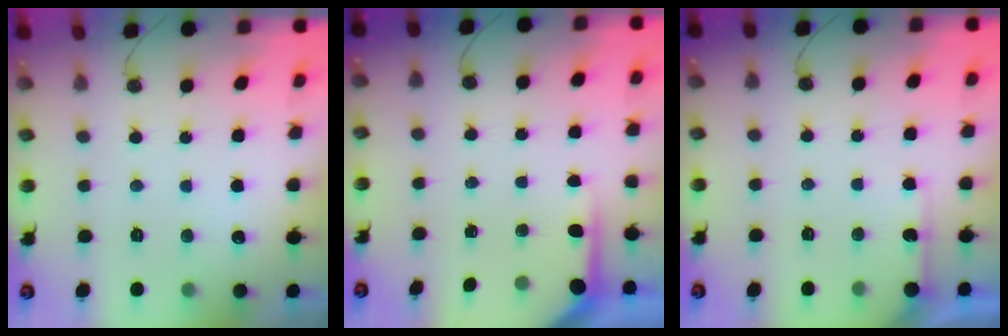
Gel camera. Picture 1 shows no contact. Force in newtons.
{"total": 3.8, "press": 3.8, "slide": 0.2}
{"total": 4.3, "press": 4.3, "slide": 0.5}